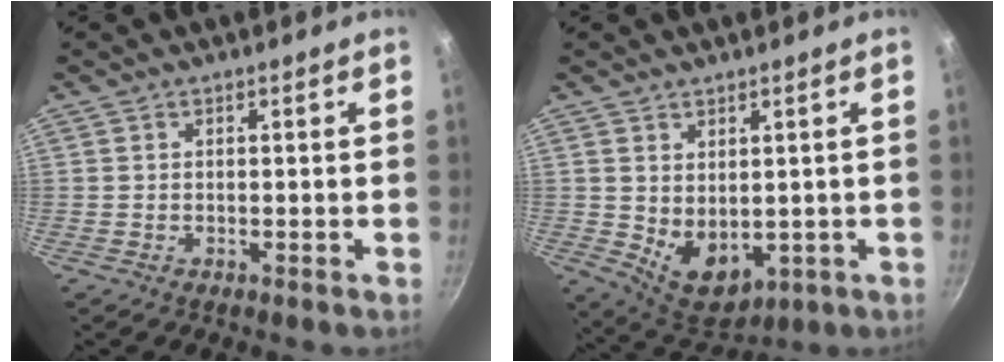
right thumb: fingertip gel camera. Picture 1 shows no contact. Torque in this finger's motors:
{"motor_torque": [-0.31, 0.65, 0.36, 0.67, 0.05]}